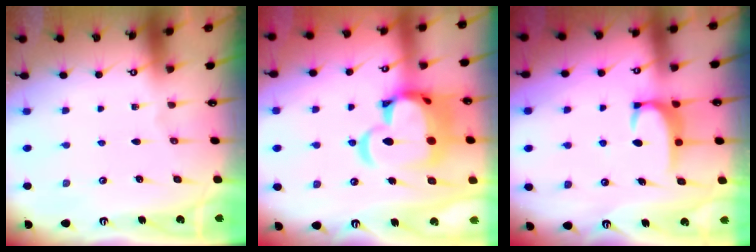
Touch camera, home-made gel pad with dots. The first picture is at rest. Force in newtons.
{"total": 13.8, "press": 13.7, "slide": 2.0}
{"total": 2.7, "press": 2.7, "slide": 0.5}